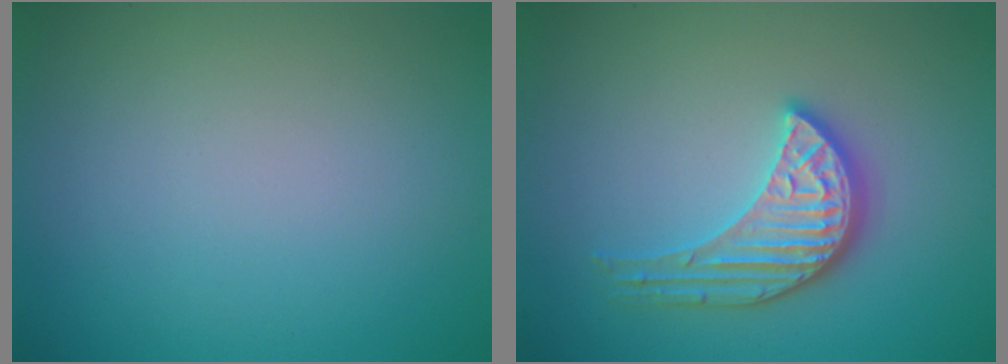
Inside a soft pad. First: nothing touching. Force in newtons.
{"total": 3.8, "press": 3.5, "slide": 1.6}